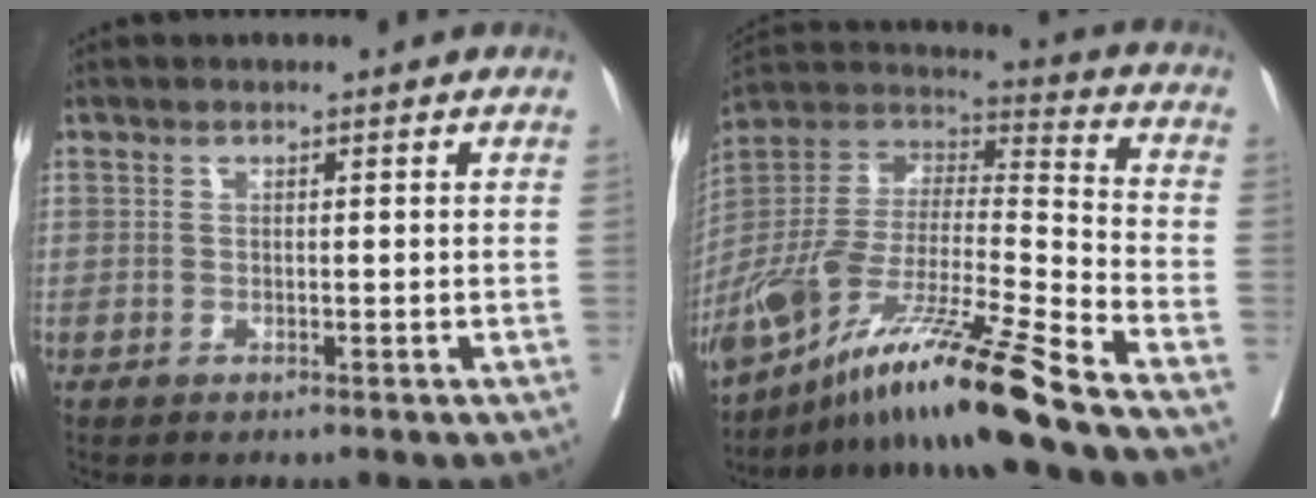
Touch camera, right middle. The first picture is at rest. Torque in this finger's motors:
{"motor_torque": [1.10, -1.03, 1.01, 0.21]}